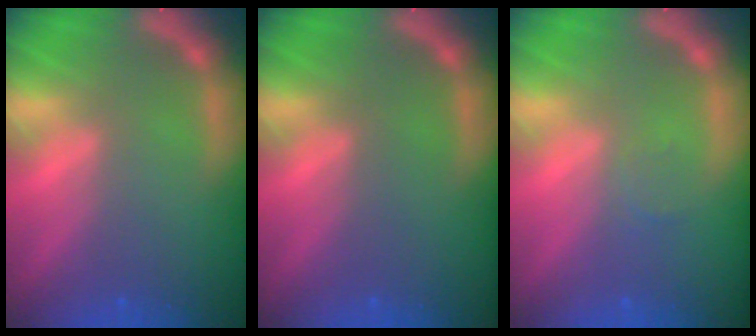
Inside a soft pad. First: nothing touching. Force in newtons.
{"total": 0.0}
{"total": 1.0}